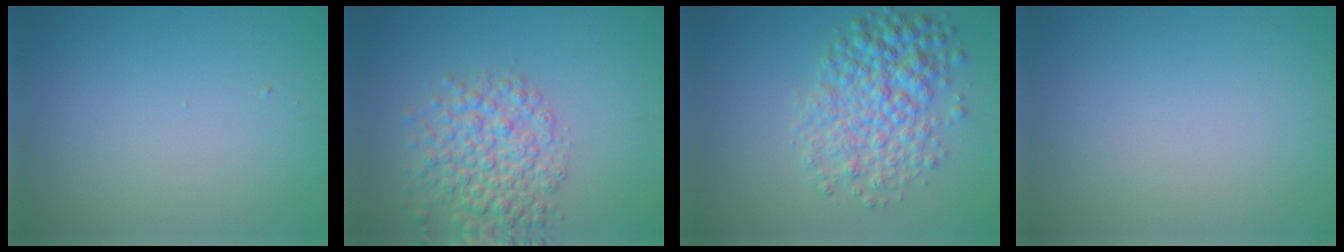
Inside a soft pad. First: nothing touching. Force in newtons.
{"total": 5.3, "press": 5.3, "slide": 0.2}
{"total": 5.8, "press": 5.8, "slide": 0.1}
{"total": 0.0}